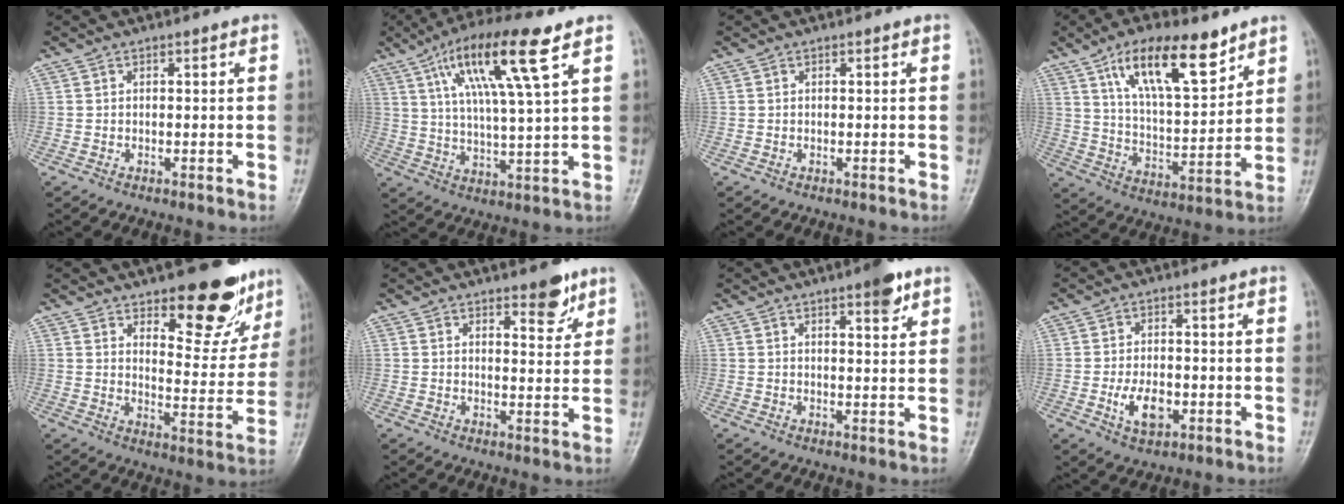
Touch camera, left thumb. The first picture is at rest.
{"total": 15.5, "force": [7.3, 2.2, 13.5], "torque": [-0.250, -0.014, 0.130]}
{"total": 0.0}
{"total": 16.5, "force": [9.8, 6.1, 11.8], "torque": [-0.169, -0.043, 0.174]}
{"total": 14.7, "force": [10.3, 5.9, 8.6], "torque": [-0.054, -0.074, 0.149]}
{"total": 5.3, "force": [3.6, 2.1, 3.3], "torque": [-0.025, -0.024, 0.048]}
{"total": 4.8, "force": [3.0, 1.3, 3.5], "torque": [-0.039, -0.015, 0.040]}
{"total": 6.0, "force": [-1.6, 3.5, 4.5], "torque": [-0.075, 0.003, -0.025]}